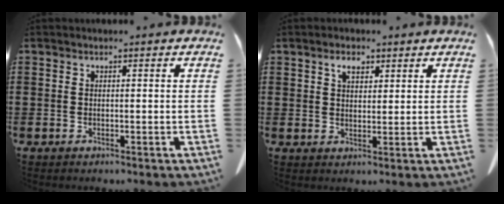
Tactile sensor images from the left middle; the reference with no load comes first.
{"total": 2.9, "force": [2.0, 1.5, 1.5], "torque": [-0.026, 0.002, 0.034]}